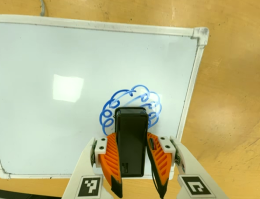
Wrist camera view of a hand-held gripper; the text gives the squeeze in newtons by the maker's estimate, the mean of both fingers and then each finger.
{"total": 10.8, "left": 10.7, "right": 10.9}